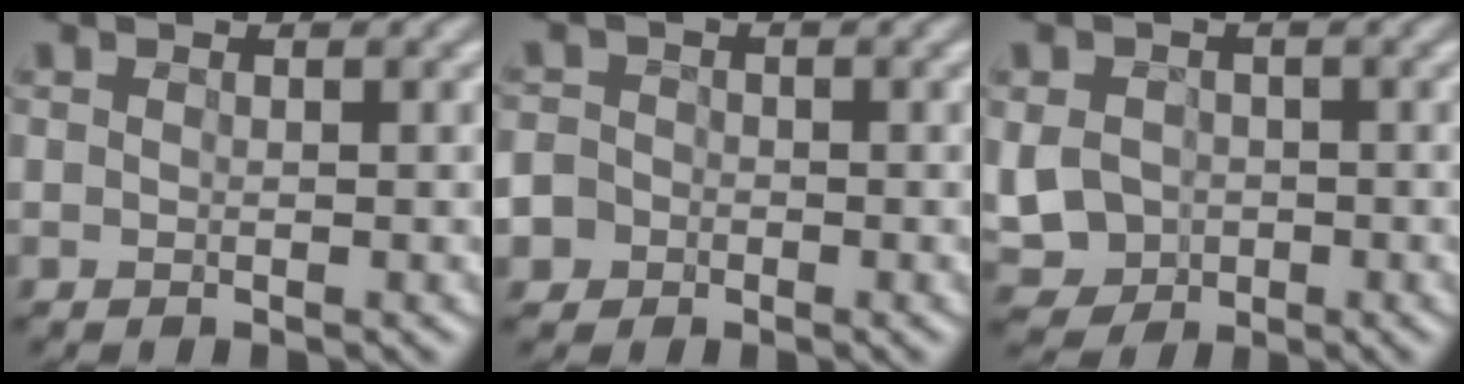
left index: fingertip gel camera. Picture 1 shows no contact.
{"total": 6.0, "force": [-3.3, 4.9, 1.1], "torque": [-0.039, -0.010, -0.071]}
{"total": 5.6, "force": [-1.1, 5.0, 2.4], "torque": [-0.066, 0.004, -0.032]}